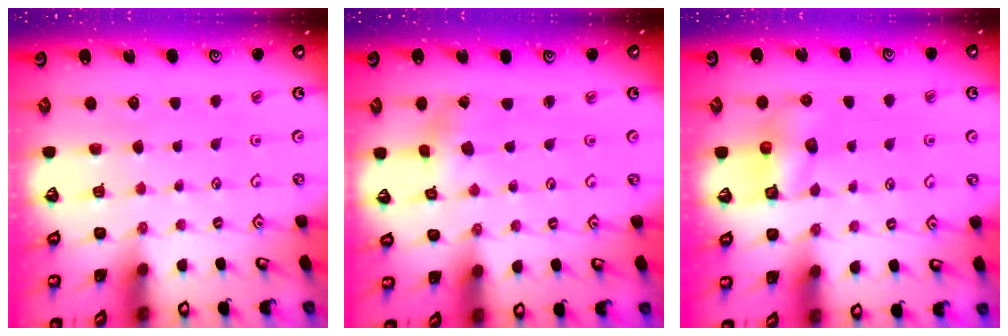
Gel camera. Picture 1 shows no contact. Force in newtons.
{"total": 0.8, "press": 0.8, "slide": 0.2}
{"total": 8.2, "press": 8.2, "slide": 0.2}